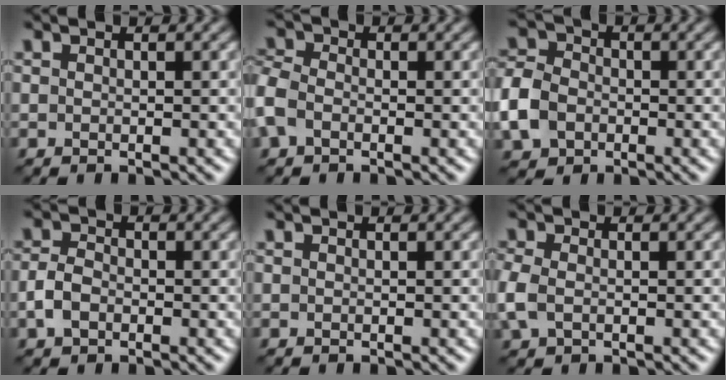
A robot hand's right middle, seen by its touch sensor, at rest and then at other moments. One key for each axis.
{"total": 3.3, "fx": -1.1, "fy": 2.4, "fz": 2.1, "tx": -0.059, "ty": 0.005, "tz": -0.039}
{"total": 5.8, "fx": -1.9, "fy": 4.6, "fz": 3.0, "tx": -0.084, "ty": -0.002, "tz": -0.052}
{"total": 2.6, "fx": -0.9, "fy": 1.8, "fz": 1.6, "tx": -0.036, "ty": -0.001, "tz": -0.025}
{"total": 0.0}
{"total": 2.9, "fx": -0.6, "fy": 2.1, "fz": 1.9, "tx": -0.062, "ty": -0.003, "tz": -0.016}